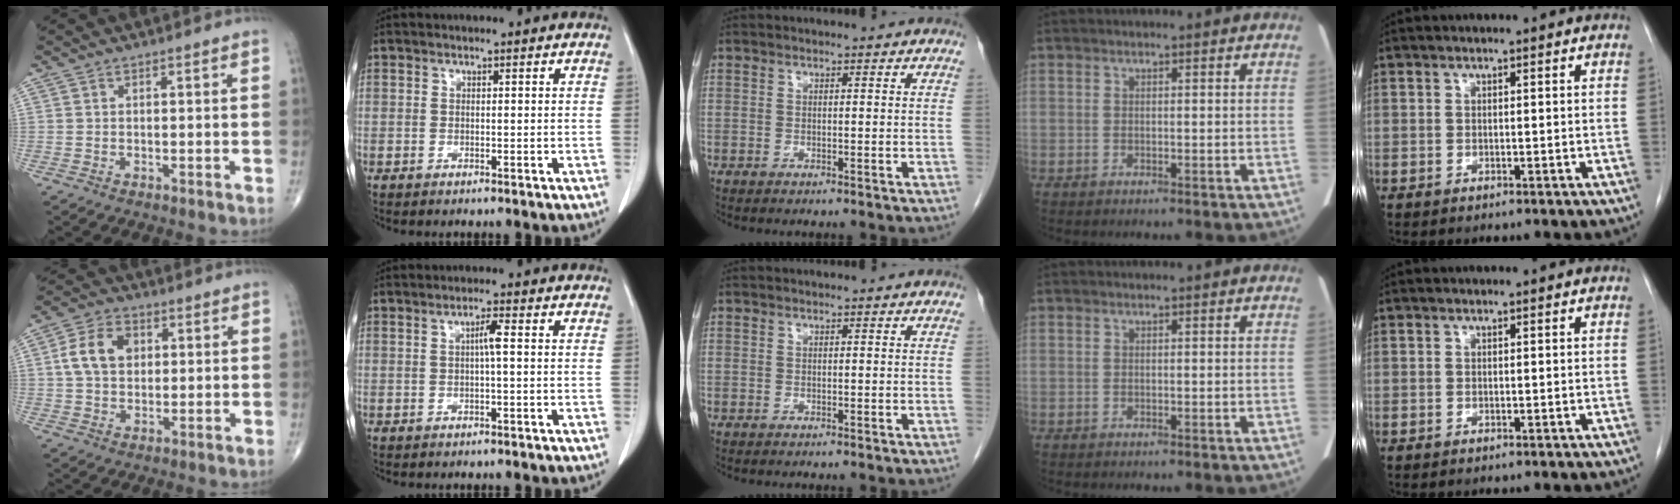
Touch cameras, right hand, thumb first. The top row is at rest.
{"thumb": {"total": 8.8, "force": [1.7, 6.2, 5.9], "torque": [-0.099, 0.010, 0.028]}, "index": {"total": 2.1, "force": [0.2, 0.1, 2.1], "torque": [-0.038, 0.004, 0.002]}}